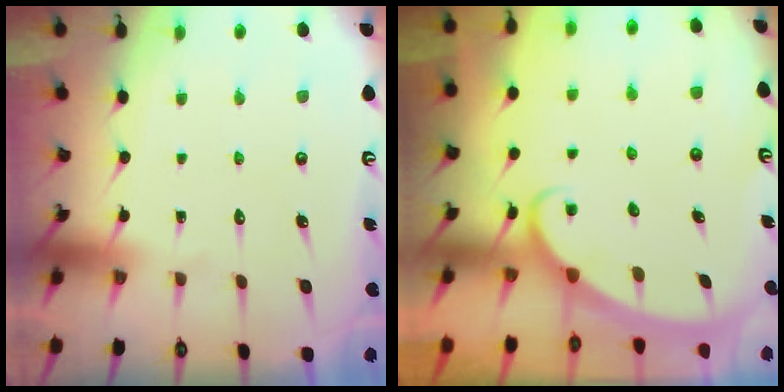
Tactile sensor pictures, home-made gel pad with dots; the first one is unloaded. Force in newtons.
{"total": 2.4, "press": 2.4, "slide": 0.3}